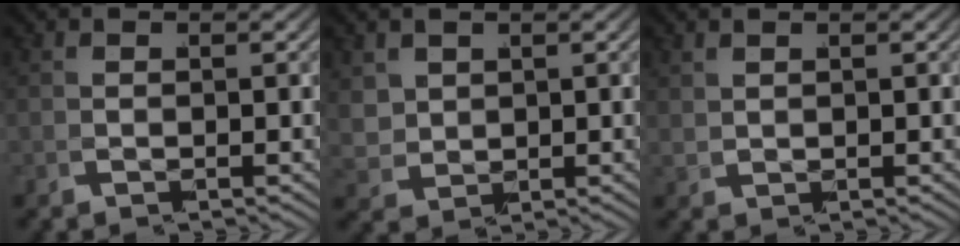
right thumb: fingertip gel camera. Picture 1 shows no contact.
{"total": 2.6, "force": [1.4, 1.9, 1.1], "torque": [-0.037, -0.018, 0.050]}
{"total": 1.2, "force": [1.2, 0.1, 0.3], "torque": [-0.009, 0.001, 0.034]}